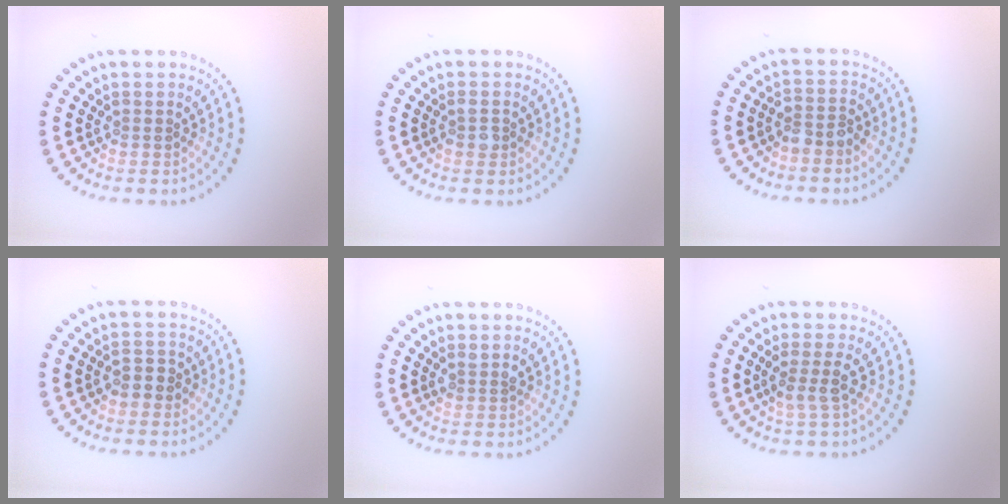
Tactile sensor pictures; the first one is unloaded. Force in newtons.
{"total": 1.2, "press": 1.2, "slide": 0.3}
{"total": 1.7, "press": 1.5, "slide": 0.9}
{"total": 1.5, "press": 1.4, "slide": 0.5}
{"total": 1.1, "press": 1.1, "slide": 0.2}
{"total": 2.0, "press": 1.6, "slide": 1.2}